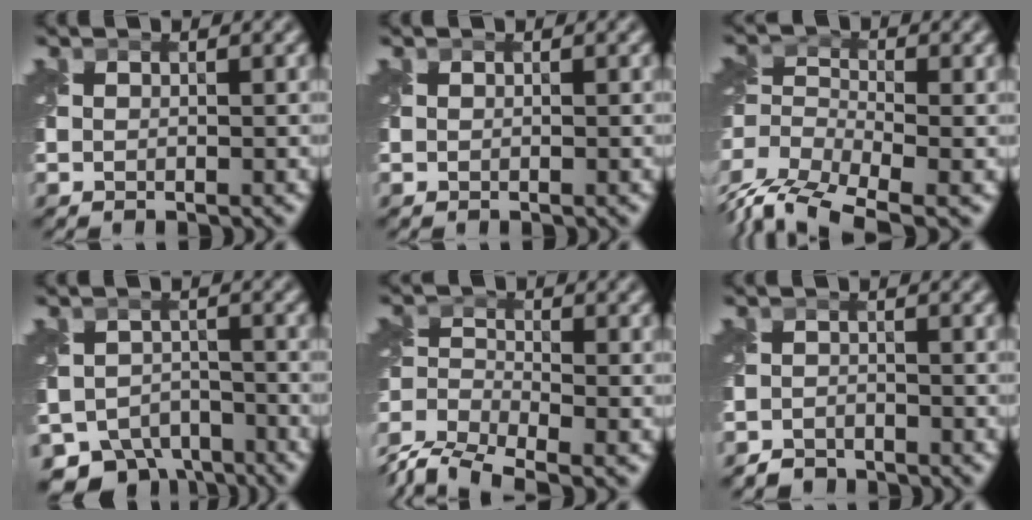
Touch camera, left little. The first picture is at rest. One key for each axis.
{"total": 0.0}
{"total": 6.6, "fx": -4.3, "fy": 2.9, "fz": 4.1, "tx": -0.078, "ty": -0.011, "tz": -0.096}
{"total": 7.5, "fx": -6.1, "fy": 3.9, "fz": 2.0, "tx": -0.021, "ty": -0.018, "tz": -0.096}
{"total": 8.0, "fx": -6.3, "fy": 3.0, "fz": 4.1, "tx": -0.079, "ty": -0.015, "tz": -0.126}
{"total": 1.8, "fx": -1.7, "fy": 0.6, "fz": -0.2, "tx": 0.007, "ty": -0.002, "tz": -0.036}